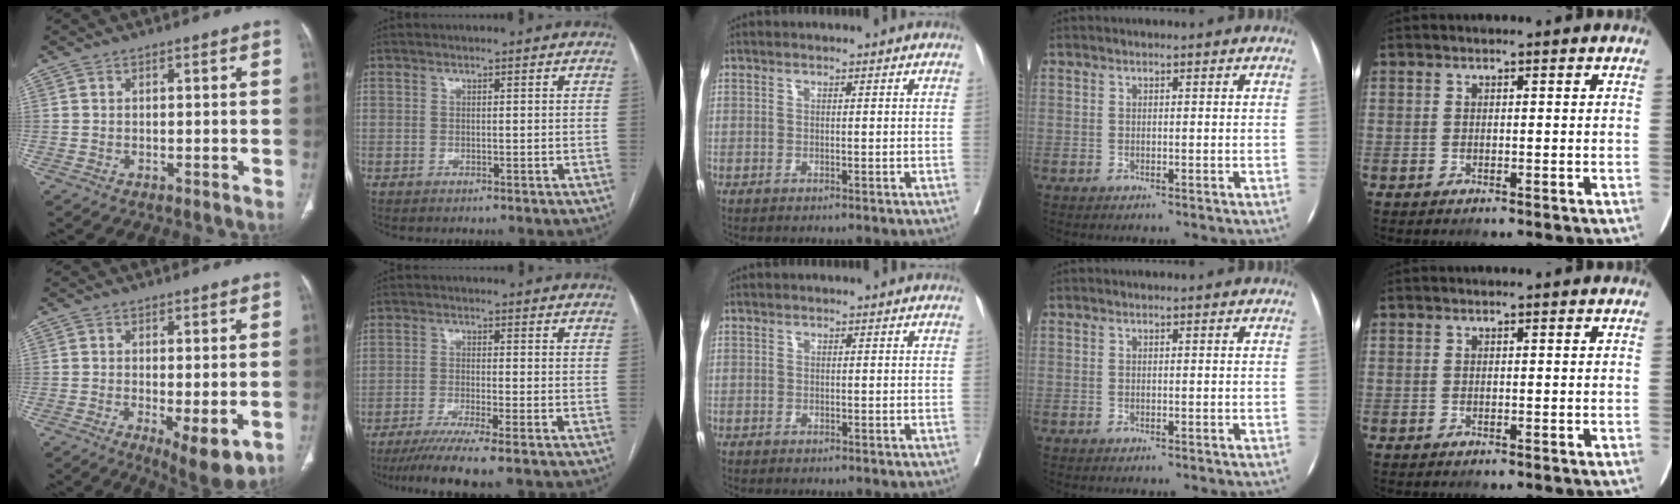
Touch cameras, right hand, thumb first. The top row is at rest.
{"thumb": {"total": 8.1, "force": [-2.1, 2.8, 7.3], "torque": [-0.109, -0.023, -0.027]}, "index": {"total": 8.0, "force": [-6.0, -0.9, 5.1], "torque": [-0.075, -0.022, -0.098]}, "middle": {"total": 0.6, "force": [-0.1, 0.6, -0.1], "torque": [0.008, 0.006, -0.005]}}